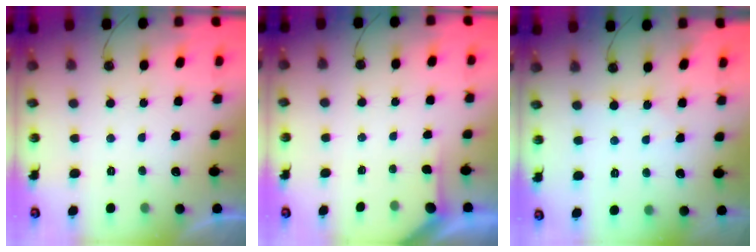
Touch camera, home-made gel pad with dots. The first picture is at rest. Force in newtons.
{"total": 1.2, "press": 1.2, "slide": 0.1}
{"total": 2.8, "press": 2.8, "slide": 0.3}